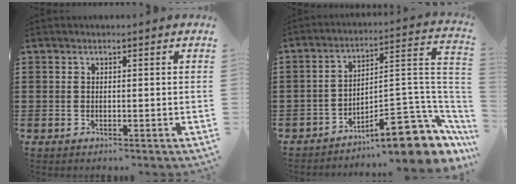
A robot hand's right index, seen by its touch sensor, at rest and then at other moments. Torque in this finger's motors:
{"motor_torque": [0.13, 0.08, -0.83, -0.21]}